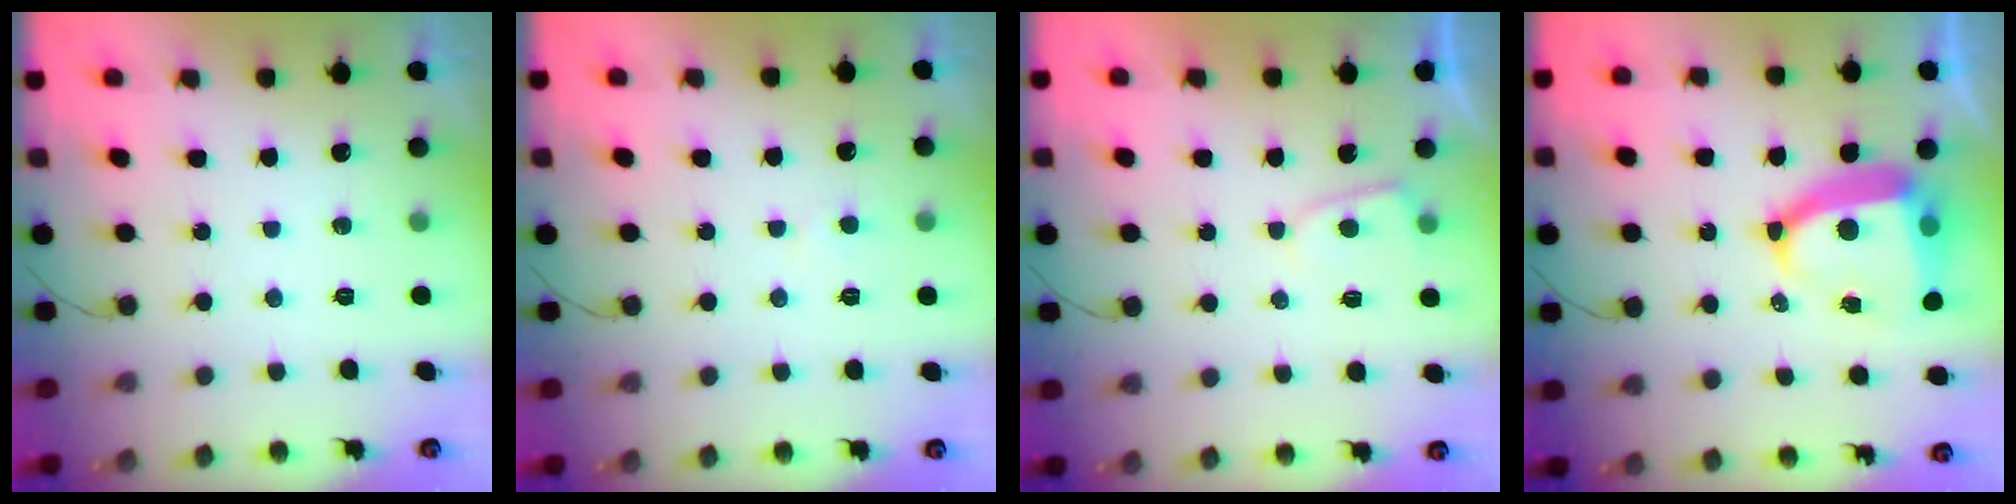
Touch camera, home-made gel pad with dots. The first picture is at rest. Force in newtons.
{"total": 1.7, "press": 1.7, "slide": 0.2}
{"total": 2.8, "press": 2.8, "slide": 0.3}
{"total": 13.3, "press": 13.1, "slide": 1.9}